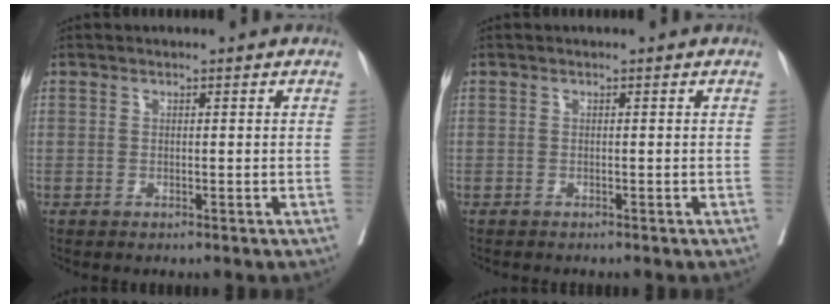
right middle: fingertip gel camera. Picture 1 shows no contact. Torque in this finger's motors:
{"motor_torque": [0.26, -0.31, -0.01, -0.01]}